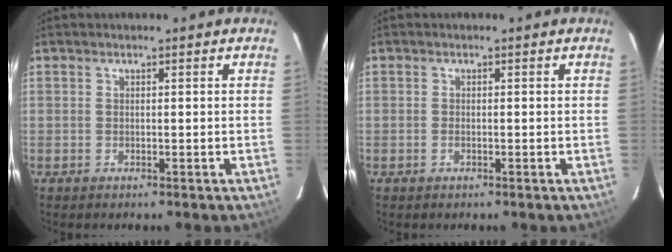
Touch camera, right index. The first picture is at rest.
{"total": 0.8, "force": [-0.4, 0.4, 0.6], "torque": [-0.010, 0.000, -0.006]}